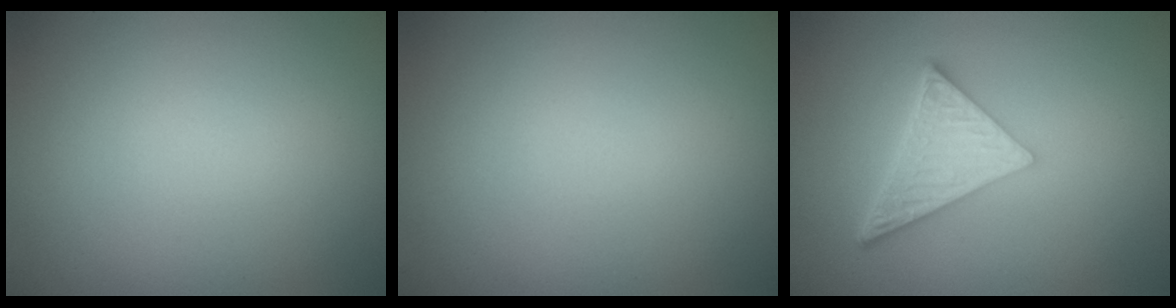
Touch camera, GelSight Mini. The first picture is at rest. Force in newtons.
{"total": 0.0}
{"total": 5.5, "press": 4.1, "slide": 3.7}